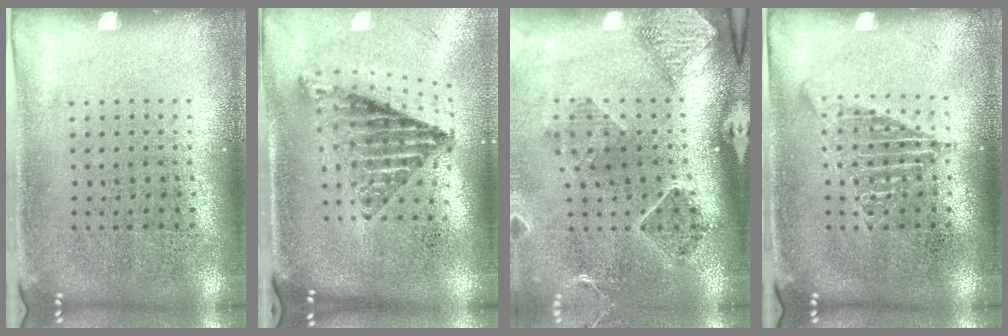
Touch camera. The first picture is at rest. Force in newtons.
{"total": 1.3, "press": 1.1, "slide": 0.7}
{"total": 1.7, "press": 1.6, "slide": 0.4}
{"total": 1.7, "press": 1.7, "slide": 0.1}